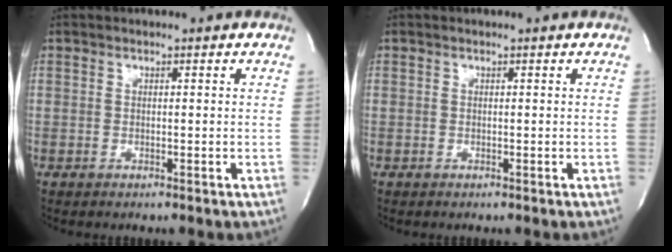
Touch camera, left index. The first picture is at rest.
{"total": 0.0}